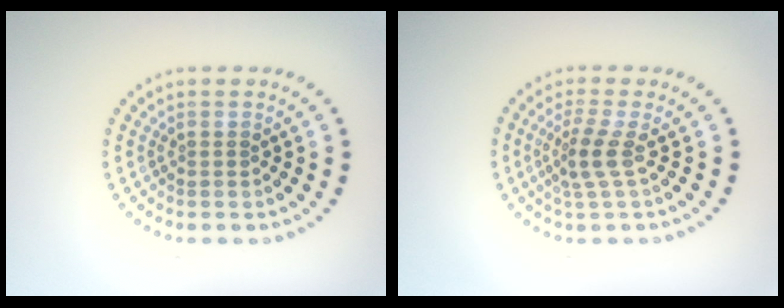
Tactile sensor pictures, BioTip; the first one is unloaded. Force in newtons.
{"total": 2.3, "press": 1.8, "slide": 1.5}